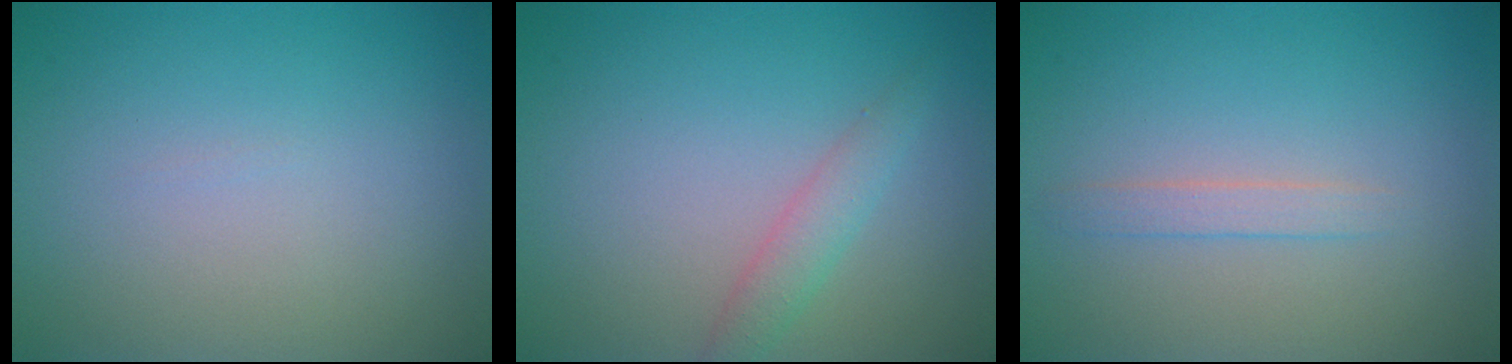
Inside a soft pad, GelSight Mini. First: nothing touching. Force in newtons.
{"total": 1.9, "press": 1.9, "slide": 0.1}
{"total": 1.2, "press": 1.2, "slide": 0.0}